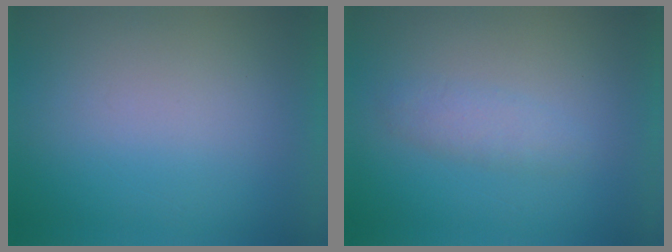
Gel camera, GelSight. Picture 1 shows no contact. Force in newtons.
{"total": 2.3}